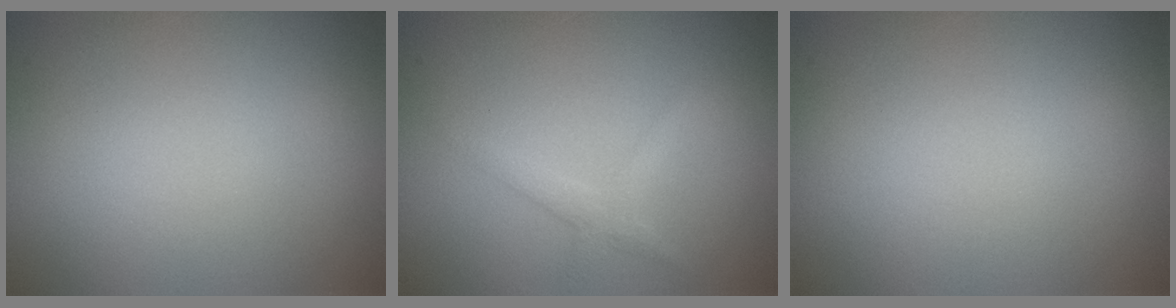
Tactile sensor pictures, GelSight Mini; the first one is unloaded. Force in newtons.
{"total": 1.5, "press": 1.5, "slide": 0.1}
{"total": 0.0}